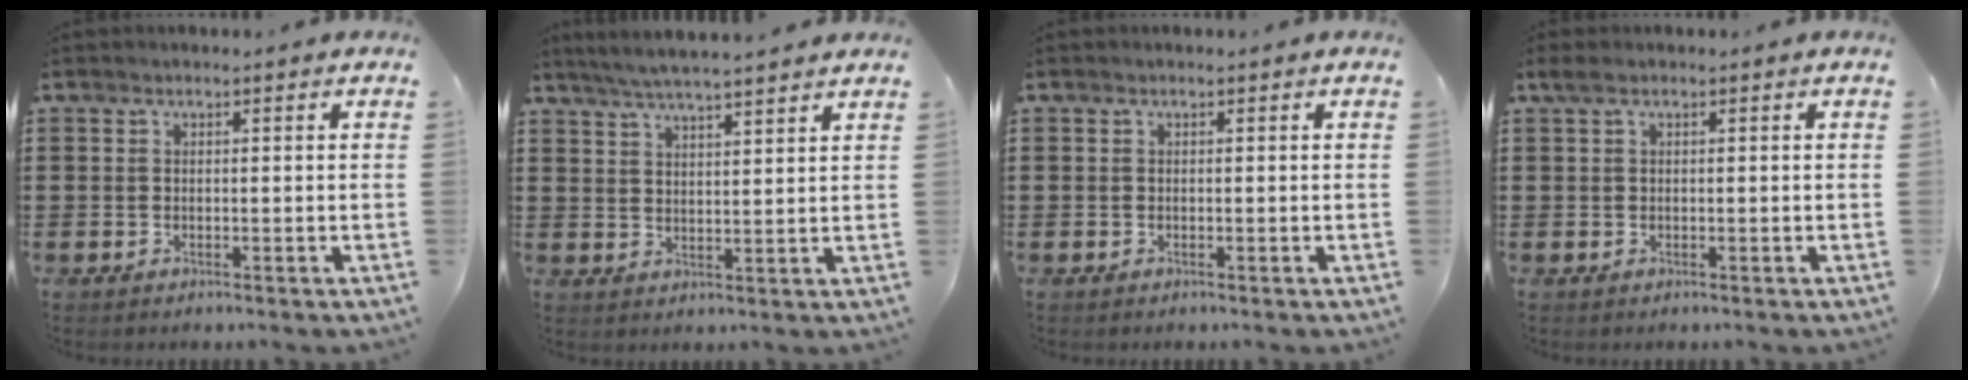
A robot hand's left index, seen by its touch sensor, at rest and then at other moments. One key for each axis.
{"total": 4.3, "fx": 4.1, "fy": -0.3, "fz": 1.5, "tx": -0.041, "ty": -0.015, "tz": 0.072}
{"total": 0.0}
{"total": 0.9, "fx": 0.2, "fy": 0.3, "fz": 0.8, "tx": -0.016, "ty": 0.002, "tz": 0.004}